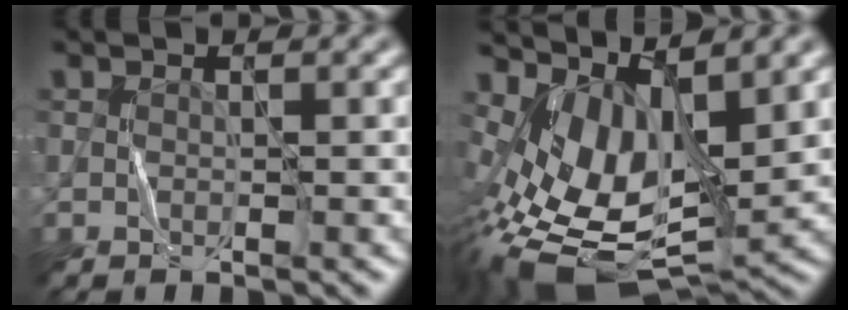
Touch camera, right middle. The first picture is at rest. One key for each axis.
{"total": 10.5, "fx": 1.2, "fy": 5.3, "fz": 8.9, "tx": -0.179, "ty": -0.010, "tz": 0.032}